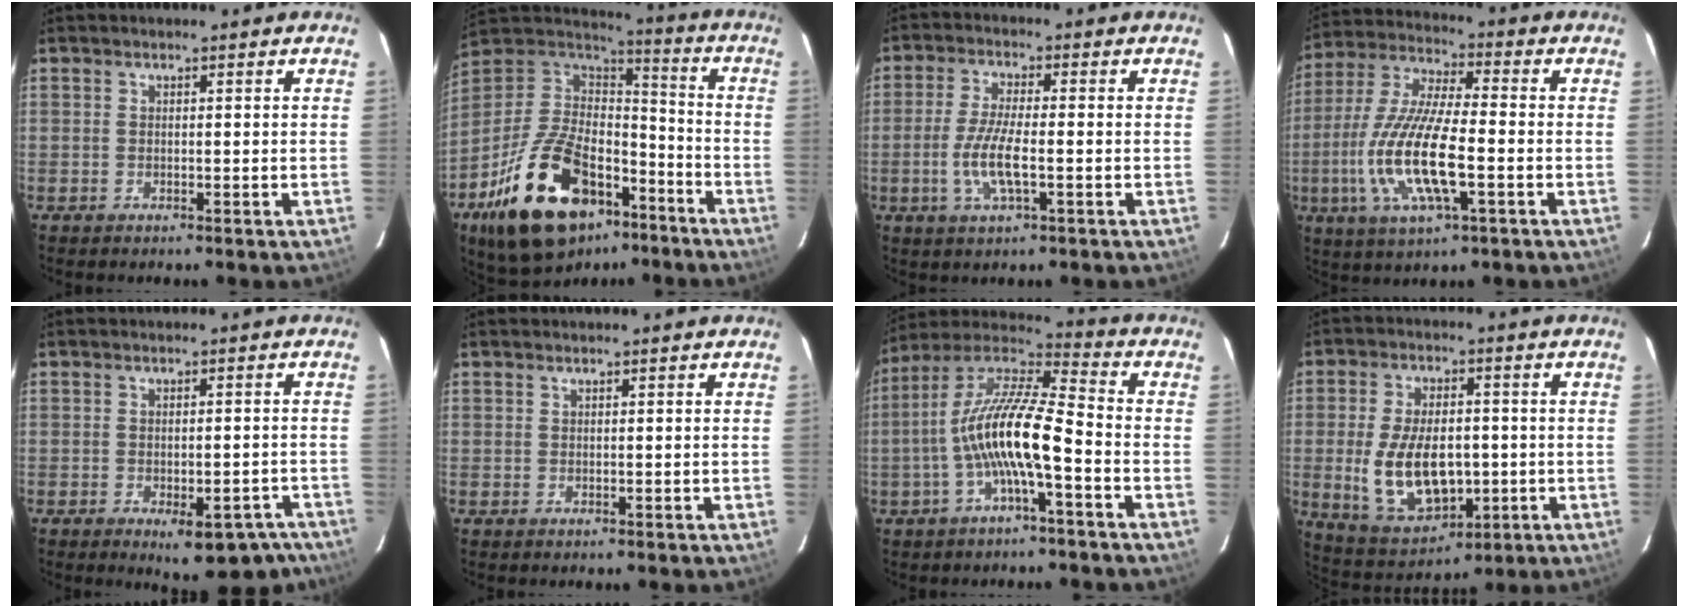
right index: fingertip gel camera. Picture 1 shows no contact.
{"total": 28.5, "force": [-15.9, 14.8, 18.4], "torque": [-0.368, 0.000, -0.252]}
{"total": 7.3, "force": [-1.9, 1.7, 6.9], "torque": [-0.143, -0.007, -0.037]}
{"total": 16.6, "force": [-4.3, 4.6, 15.4], "torque": [-0.321, -0.014, -0.082]}
{"total": 11.4, "force": [-8.4, 4.9, 6.1], "torque": [-0.075, 0.008, -0.088]}
{"total": 0.0}
{"total": 13.7, "force": [-3.9, 2.0, 13.0], "torque": [-0.250, 0.010, -0.079]}
{"total": 14.5, "force": [-1.8, 8.5, 11.6], "torque": [-0.239, -0.012, -0.011]}